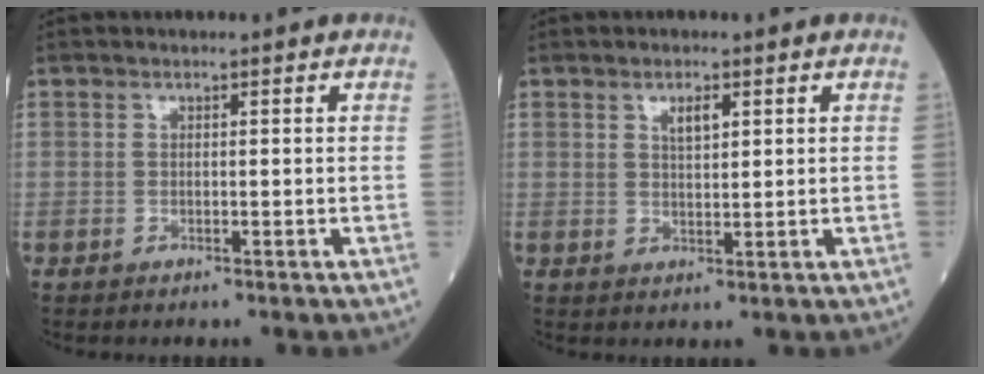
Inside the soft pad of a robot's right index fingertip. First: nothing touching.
{"total": 2.4, "force": [1.2, 0.7, 2.0], "torque": [-0.037, 0.000, 0.024]}